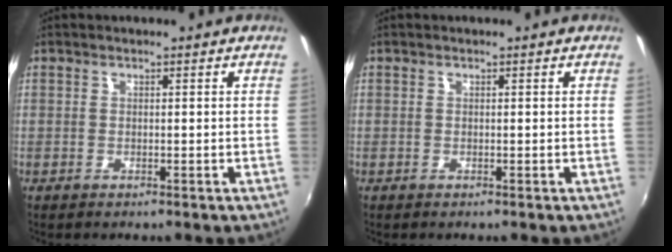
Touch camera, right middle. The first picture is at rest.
{"total": 0.0}